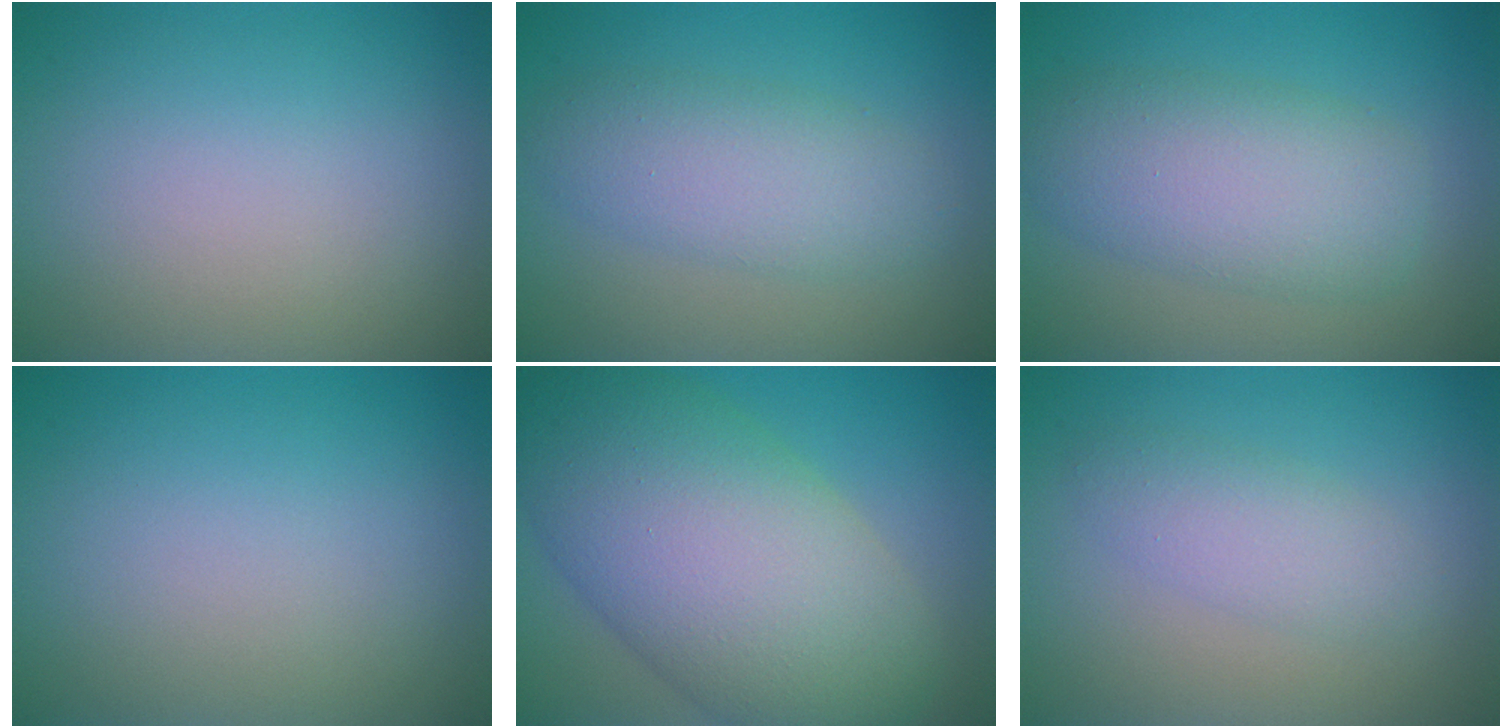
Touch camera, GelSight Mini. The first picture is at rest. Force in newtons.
{"total": 4.3, "press": 4.3, "slide": 0.0}
{"total": 6.1, "press": 6.1, "slide": 0.1}
{"total": 0.0}
{"total": 13.4, "press": 13.4, "slide": 0.5}
{"total": 2.5, "press": 2.5, "slide": 0.1}